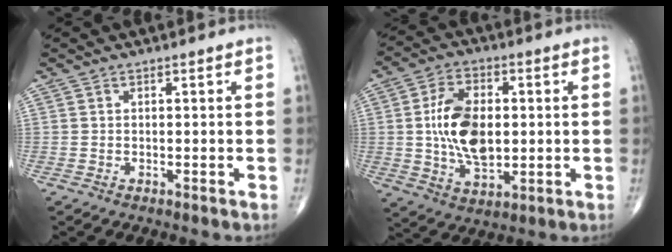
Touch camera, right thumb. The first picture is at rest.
{"total": 13.2, "force": [0.6, 7.8, 10.7], "torque": [-0.181, 0.000, 0.015]}